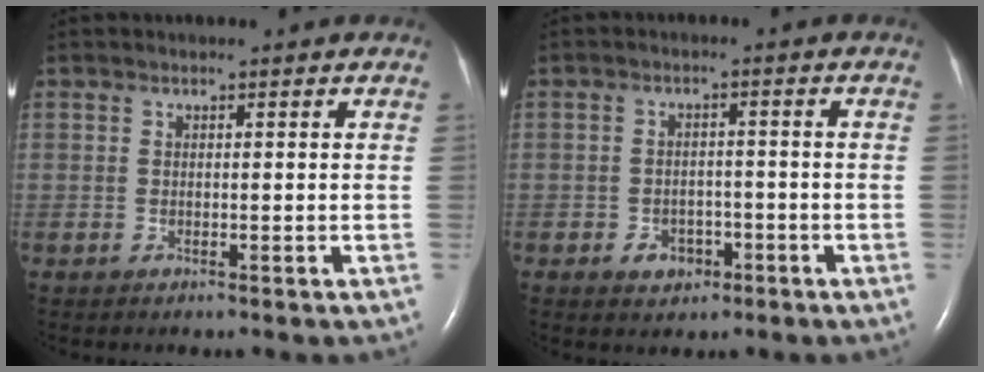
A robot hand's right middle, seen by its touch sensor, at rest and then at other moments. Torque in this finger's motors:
{"motor_torque": [0.22, -0.18, -0.03, 0.00]}